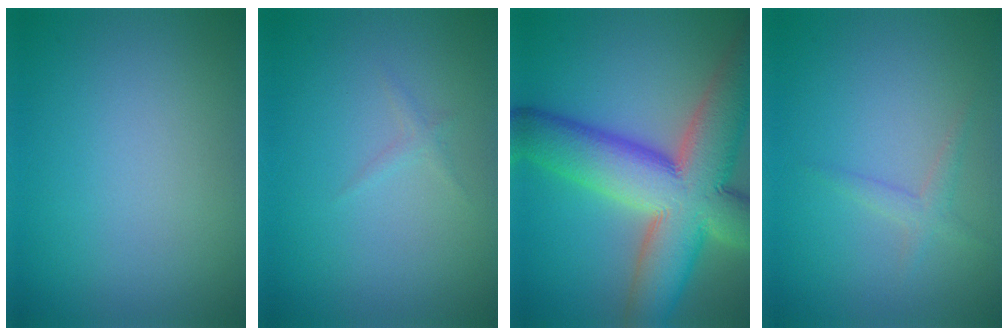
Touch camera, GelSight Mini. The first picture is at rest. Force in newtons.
{"total": 0.7, "press": 0.7, "slide": 0.1}
{"total": 13.9, "press": 13.8, "slide": 1.1}
{"total": 1.2, "press": 1.2, "slide": 0.0}